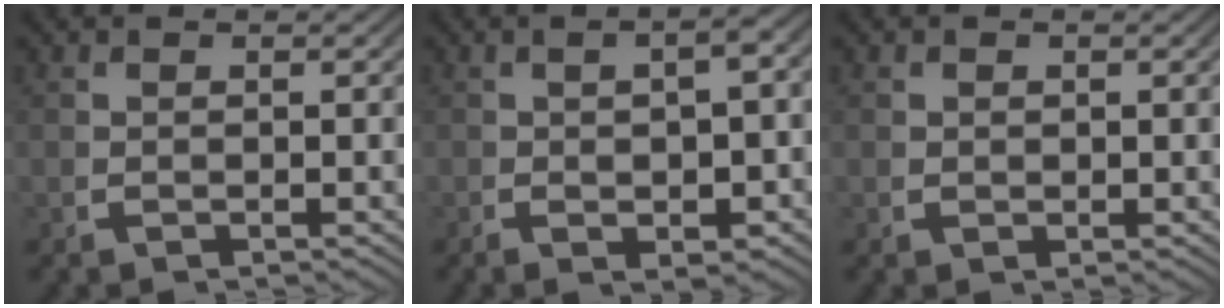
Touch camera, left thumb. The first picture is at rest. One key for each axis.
{"total": 4.5, "fx": -0.4, "fy": 2.1, "fz": 3.9, "tx": -0.050, "ty": 0.005, "tz": -0.007}
{"total": 0.9, "fx": 0.4, "fy": 0.7, "fz": 0.3, "tx": -0.007, "ty": -0.008, "tz": 0.014}